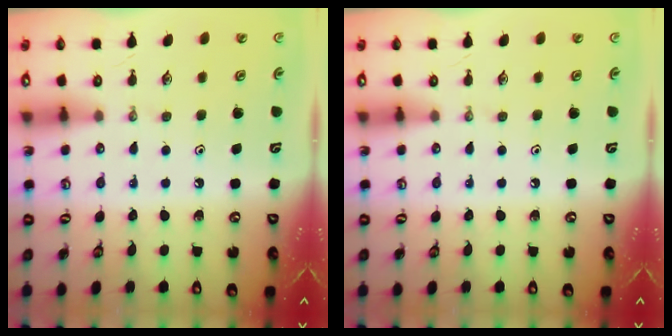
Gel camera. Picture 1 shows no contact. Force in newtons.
{"total": 0.0}